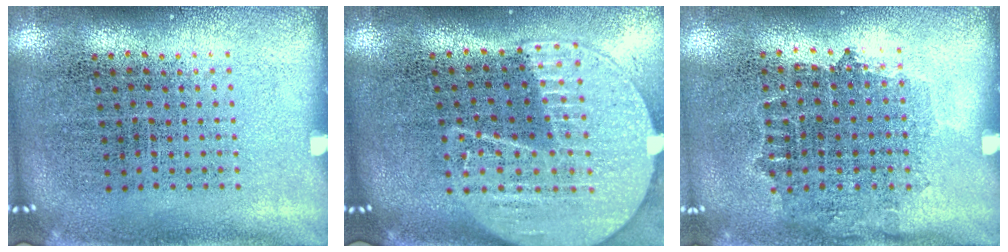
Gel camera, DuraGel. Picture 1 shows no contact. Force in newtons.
{"total": 2.1, "press": 1.8, "slide": 1.0}
{"total": 0.8, "press": 0.8, "slide": 0.4}